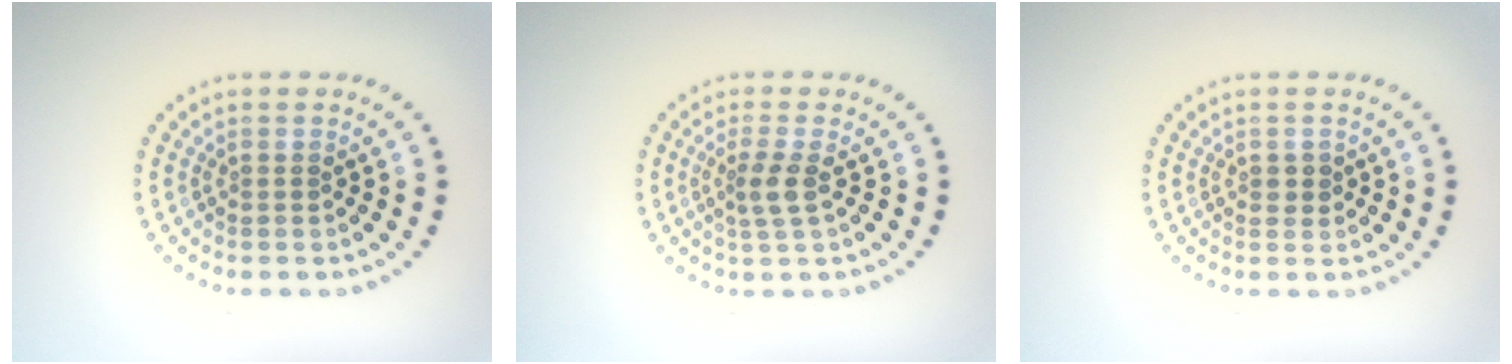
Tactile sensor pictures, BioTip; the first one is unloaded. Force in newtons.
{"total": 2.1, "press": 1.7, "slide": 1.2}
{"total": 0.9, "press": 0.9, "slide": 0.1}